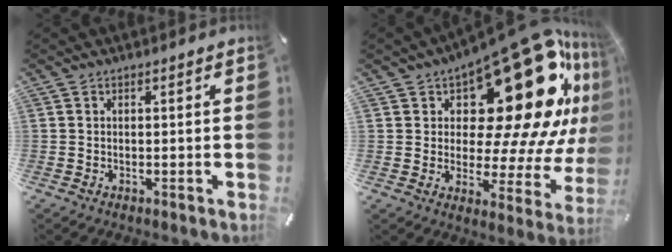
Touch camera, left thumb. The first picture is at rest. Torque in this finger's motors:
{"motor_torque": [2.01, 2.07, 0.59, -0.22, 0.20]}